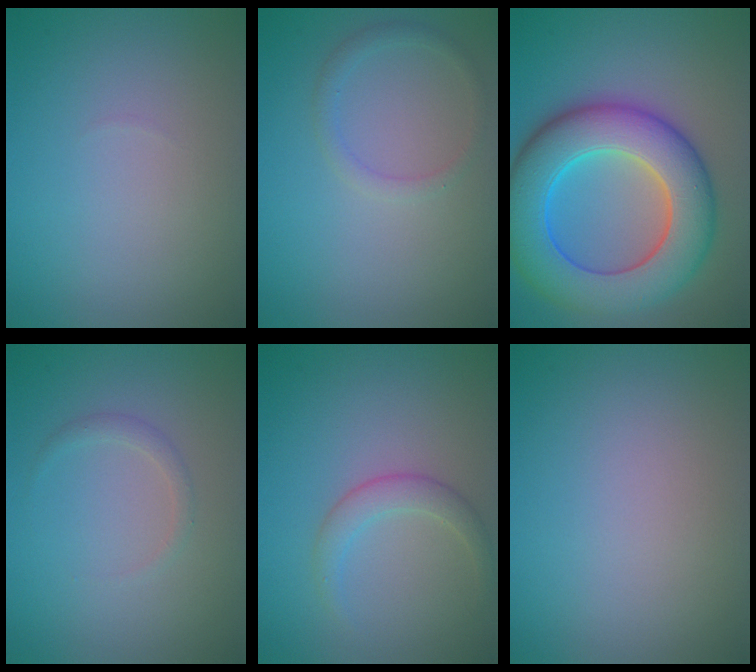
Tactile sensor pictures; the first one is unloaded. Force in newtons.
{"total": 1.4, "press": 1.4, "slide": 0.1}
{"total": 11.6, "press": 11.6, "slide": 0.3}
{"total": 1.0, "press": 1.0, "slide": 0.1}
{"total": 2.2, "press": 2.1, "slide": 0.1}
{"total": 0.0}